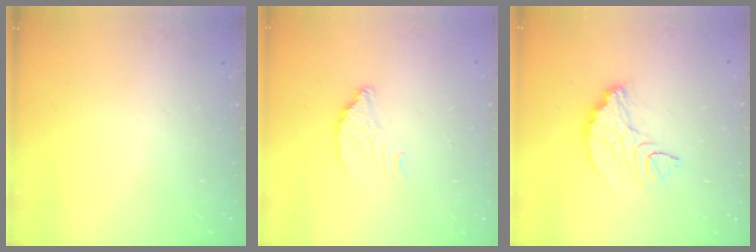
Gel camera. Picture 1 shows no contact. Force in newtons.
{"total": 4.3, "press": 4.3, "slide": 0.1}
{"total": 9.3, "press": 9.3, "slide": 0.8}